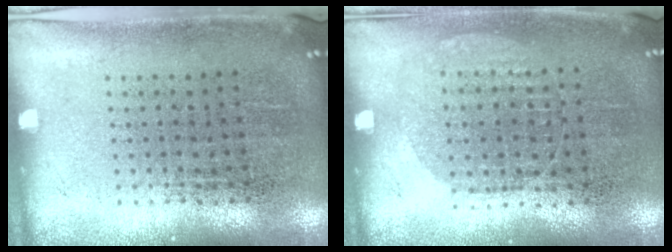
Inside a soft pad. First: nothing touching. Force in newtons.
{"total": 0.6, "press": 0.5, "slide": 0.3}